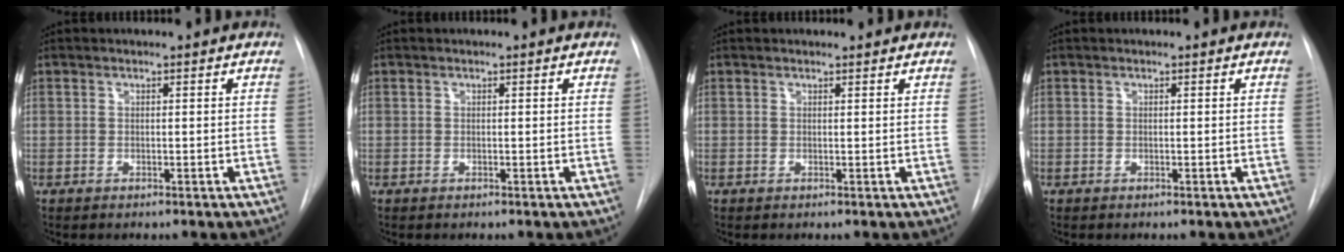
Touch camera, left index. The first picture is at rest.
{"total": 0.0}
{"total": 1.4, "force": [1.4, 0.2, 0.1], "torque": [-0.009, 0.008, 0.017]}
{"total": 0.0}